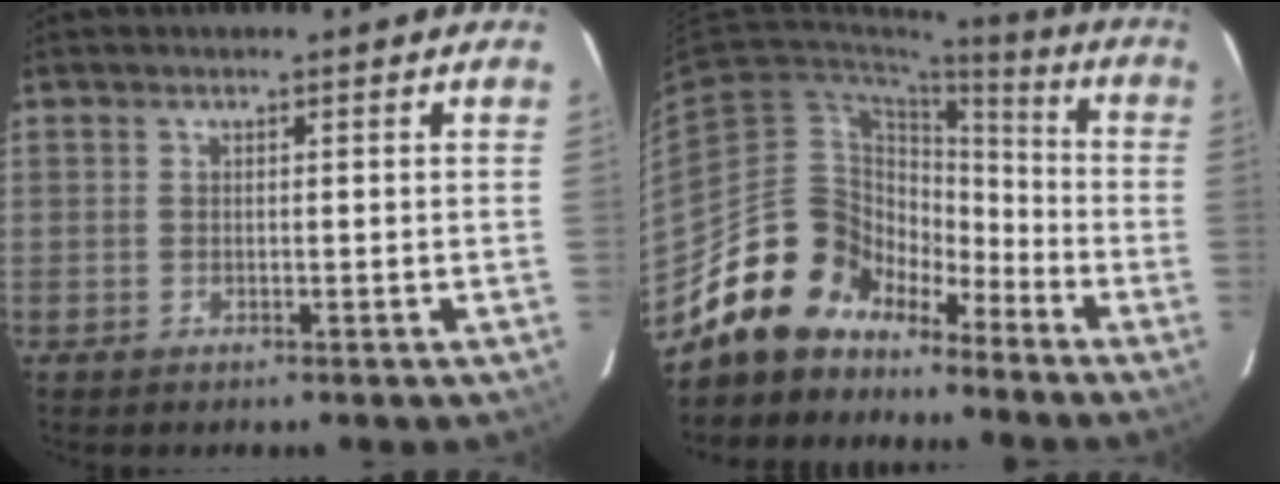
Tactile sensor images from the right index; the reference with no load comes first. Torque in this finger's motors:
{"motor_torque": [0.98, -1.16, 0.19, -0.06]}